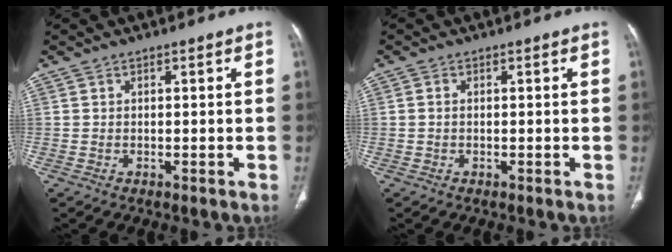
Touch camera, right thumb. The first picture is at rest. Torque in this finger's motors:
{"motor_torque": [-0.07, -0.55, -0.05, 0.46, -0.03]}